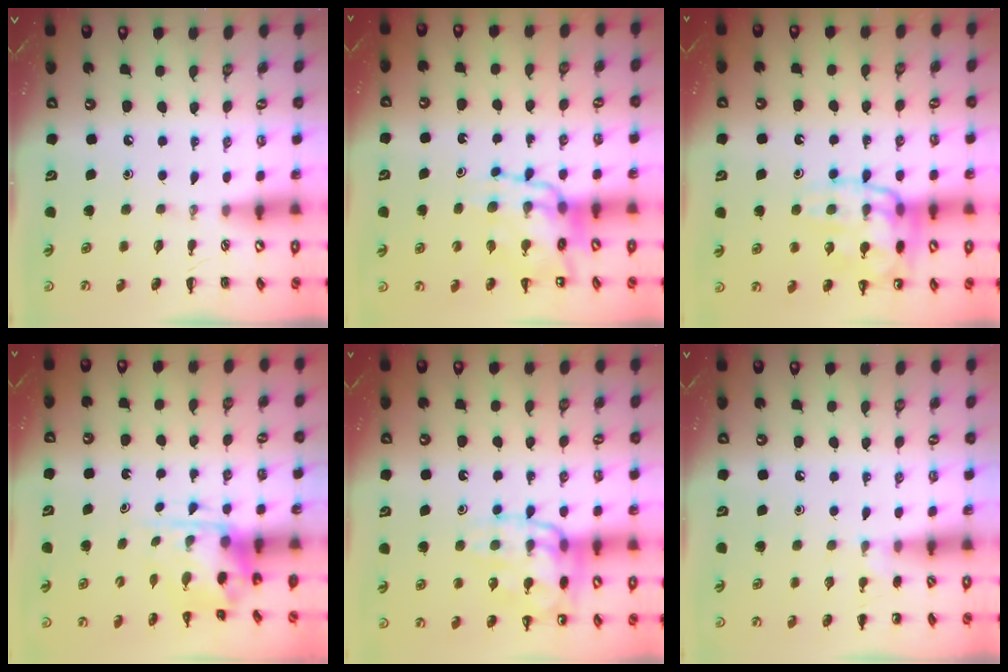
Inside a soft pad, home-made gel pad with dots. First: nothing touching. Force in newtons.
{"total": 12.1, "press": 11.5, "slide": 3.7}
{"total": 17.4, "press": 17.4, "slide": 1.2}
{"total": 5.5, "press": 5.4, "slide": 0.9}
{"total": 15.3, "press": 15.2, "slide": 1.4}
{"total": 5.5, "press": 5.3, "slide": 1.6}